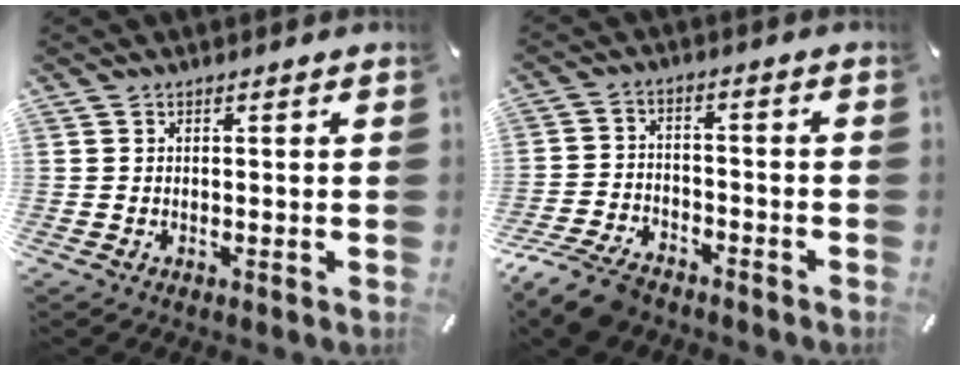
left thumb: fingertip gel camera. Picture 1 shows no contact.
{"total": 8.9, "force": [-7.2, 3.9, 3.5], "torque": [-0.070, 0.034, -0.137]}